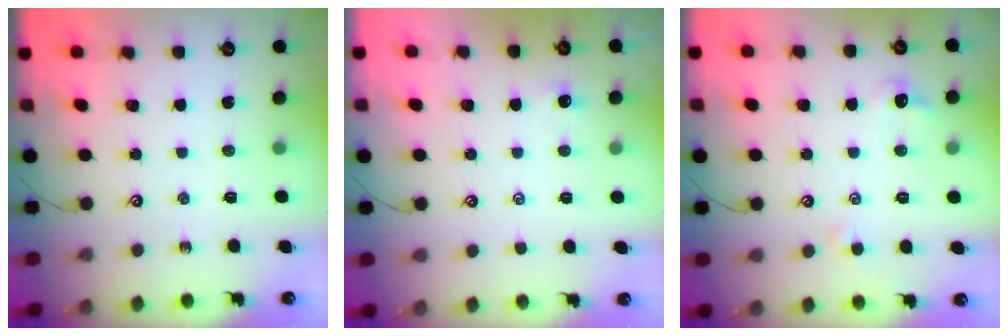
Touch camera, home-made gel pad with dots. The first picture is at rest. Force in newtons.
{"total": 1.4, "press": 1.3, "slide": 0.3}
{"total": 1.0, "press": 0.5, "slide": 0.8}